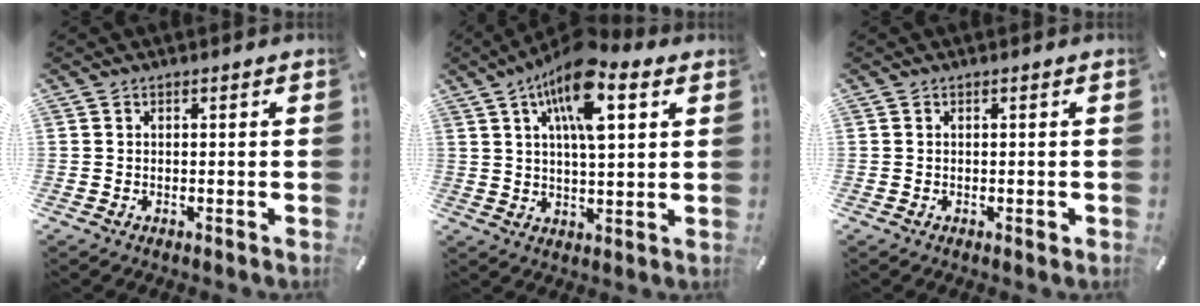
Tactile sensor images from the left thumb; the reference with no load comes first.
{"total": 13.9, "force": [7.0, 5.4, 10.8], "torque": [-0.184, -0.012, 0.119]}
{"total": 1.0, "force": [-0.3, 0.3, 0.9], "torque": [-0.015, -0.002, -0.005]}